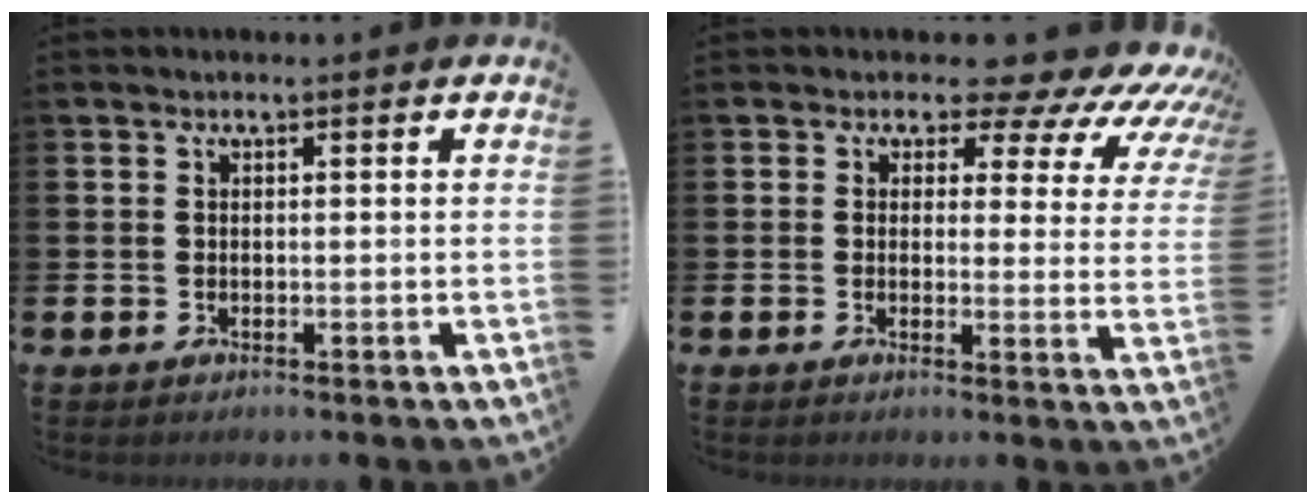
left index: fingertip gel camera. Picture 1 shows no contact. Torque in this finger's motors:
{"motor_torque": [1.55, -0.60, 0.38, 0.00]}